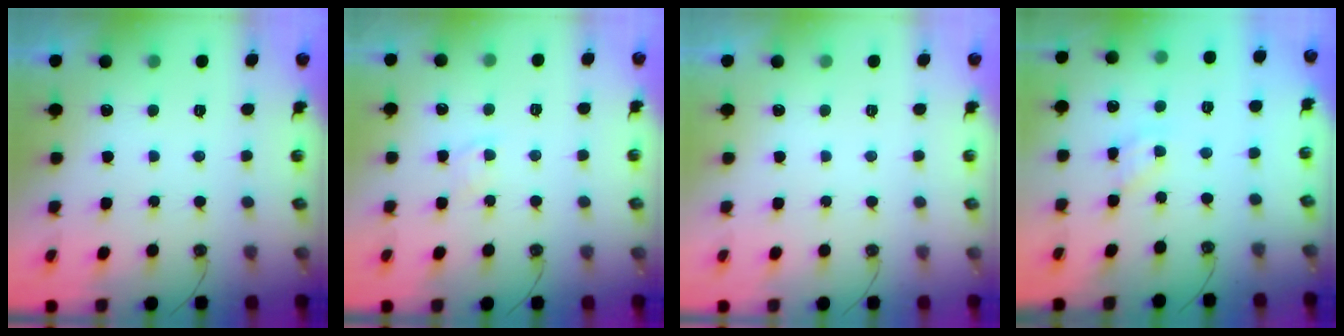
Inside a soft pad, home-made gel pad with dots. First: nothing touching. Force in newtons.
{"total": 2.8, "press": 2.8, "slide": 0.4}
{"total": 0.0}
{"total": 4.0, "press": 4.0, "slide": 0.2}